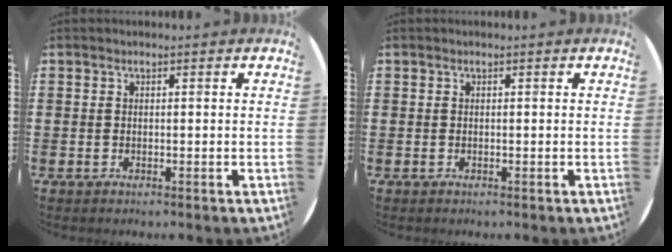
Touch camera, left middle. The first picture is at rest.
{"total": 0.0}